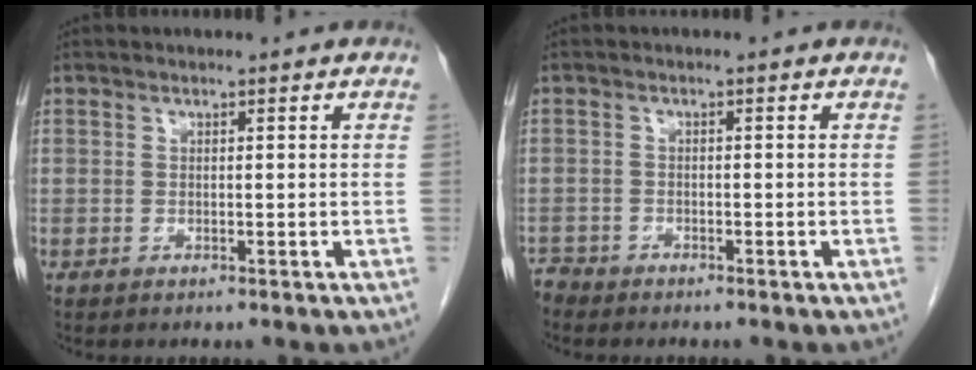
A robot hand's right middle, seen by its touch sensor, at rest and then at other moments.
{"total": 1.7, "force": [-1.6, 0.3, -0.1], "torque": [0.002, -0.005, -0.033]}